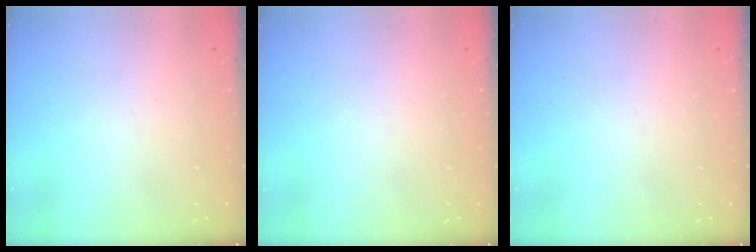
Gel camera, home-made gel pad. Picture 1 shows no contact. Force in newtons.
{"total": 0.0}
{"total": 0.0}